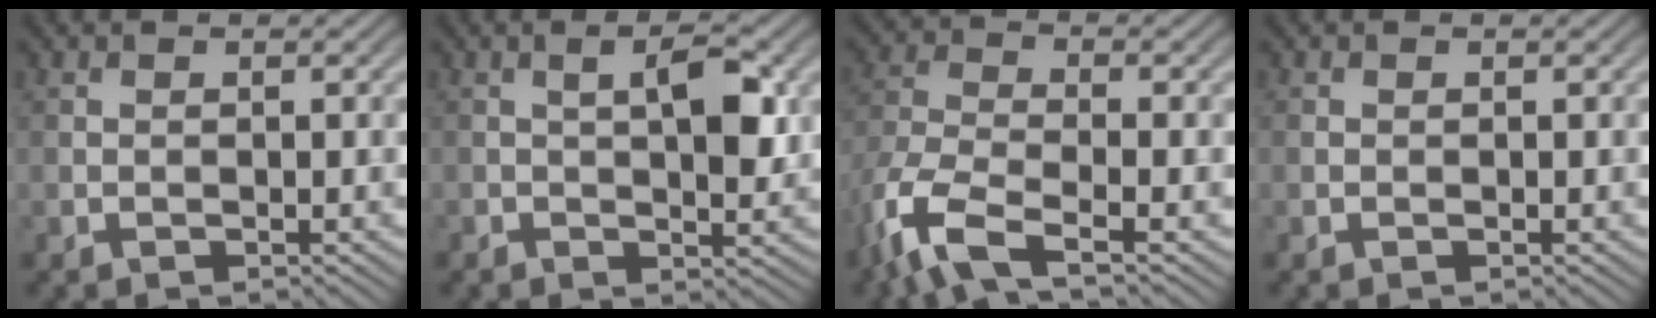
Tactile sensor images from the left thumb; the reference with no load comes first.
{"total": 4.4, "force": [0.6, 1.5, 4.1], "torque": [-0.069, 0.002, 0.011]}
{"total": 7.8, "force": [-4.9, 2.5, 5.6], "torque": [-0.130, -0.008, -0.115]}
{"total": 0.0}